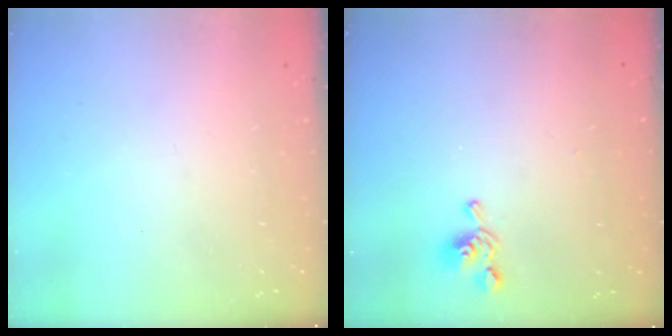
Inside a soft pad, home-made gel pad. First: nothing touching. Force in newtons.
{"total": 2.3, "press": 2.2, "slide": 0.8}